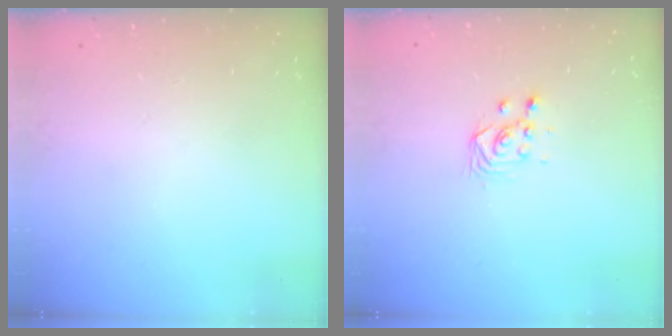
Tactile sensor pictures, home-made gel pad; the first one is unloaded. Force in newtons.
{"total": 3.3, "press": 3.1, "slide": 1.0}